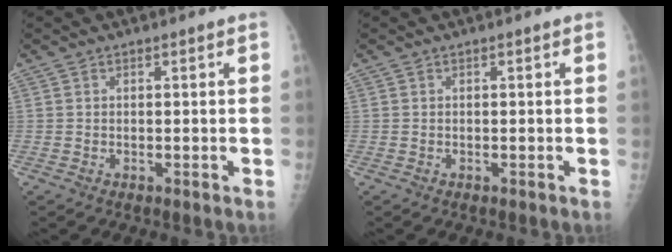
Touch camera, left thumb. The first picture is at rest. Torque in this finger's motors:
{"motor_torque": [0.06, -0.06, 0.01, 0.00, 0.00]}